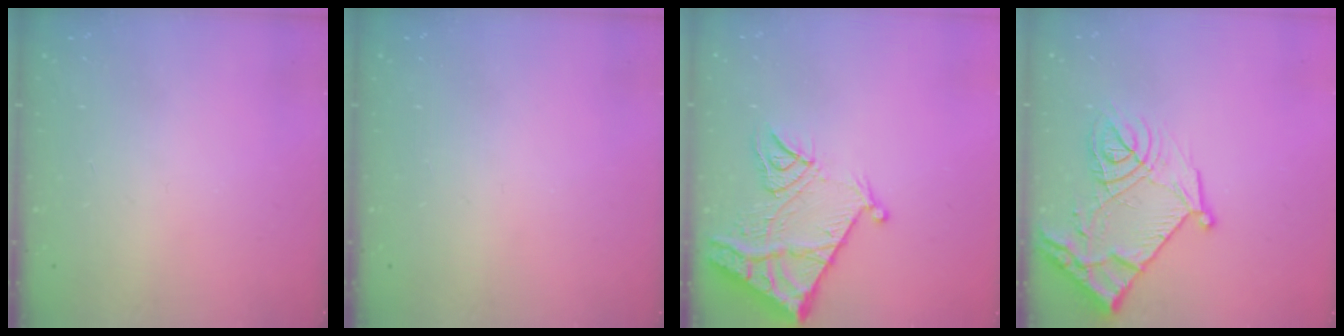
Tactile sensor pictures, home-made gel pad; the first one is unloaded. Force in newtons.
{"total": 0.0}
{"total": 12.8, "press": 12.7, "slide": 1.2}
{"total": 16.3, "press": 16.3, "slide": 1.8}